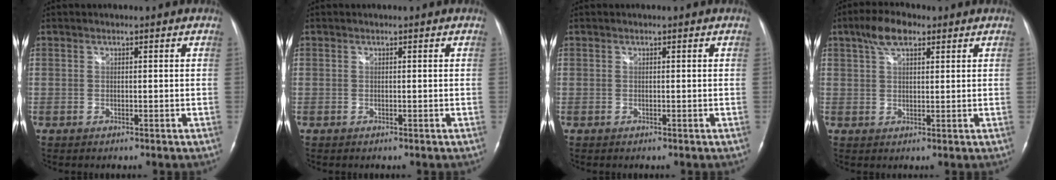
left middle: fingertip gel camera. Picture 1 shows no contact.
{"total": 0.0}
{"total": 0.0}
{"total": 5.5, "force": [3.2, 2.4, 3.8], "torque": [-0.077, 0.018, 0.059]}